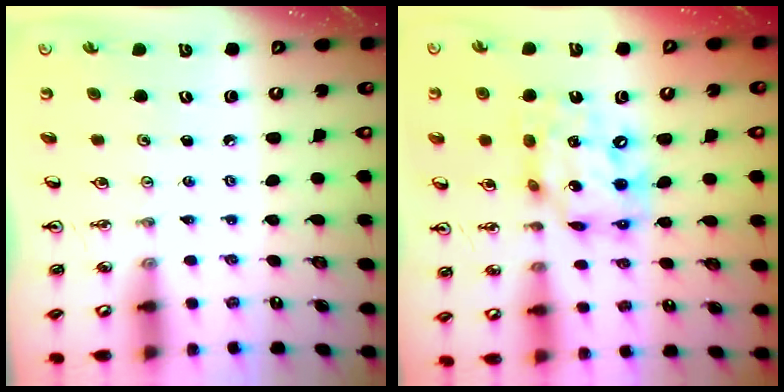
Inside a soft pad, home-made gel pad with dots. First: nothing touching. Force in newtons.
{"total": 14.3, "press": 14.2, "slide": 1.0}